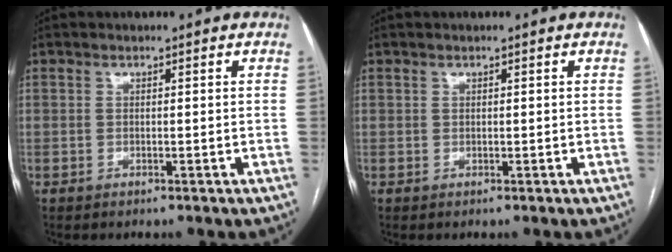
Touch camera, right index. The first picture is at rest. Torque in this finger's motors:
{"motor_torque": [0.00, 0.00, 0.00, 0.00]}